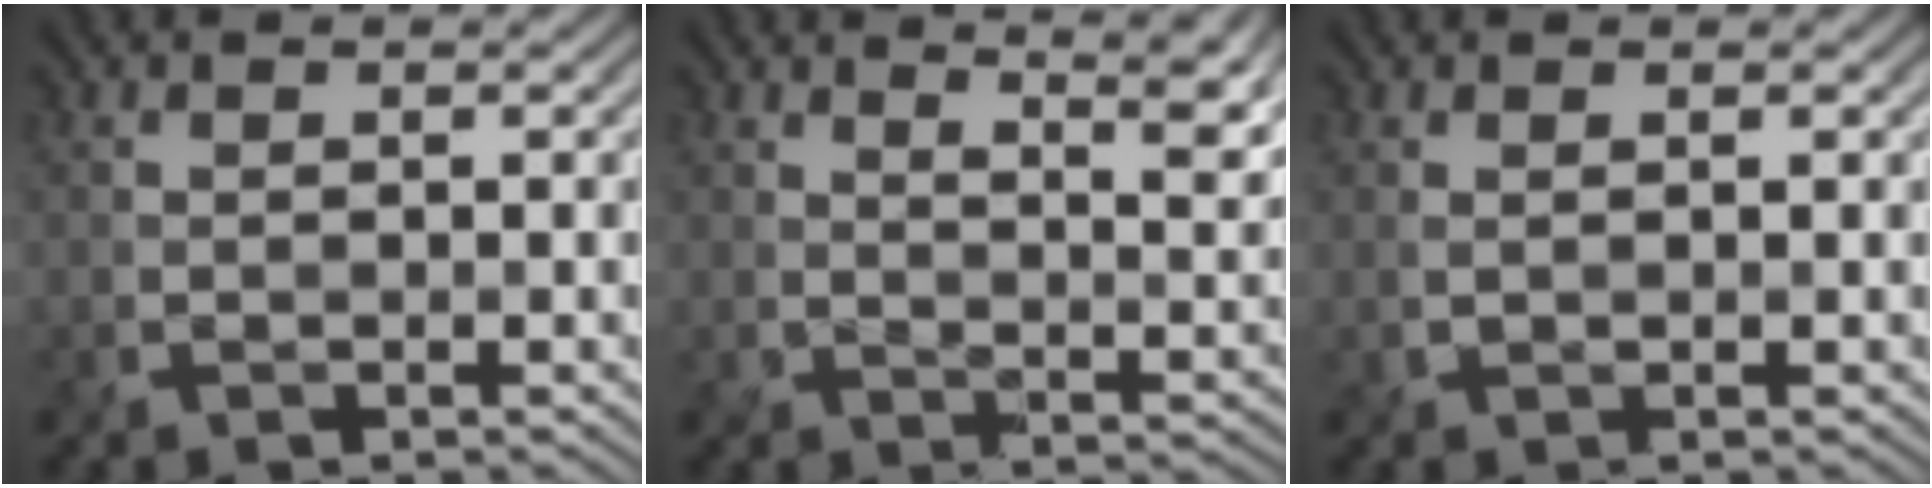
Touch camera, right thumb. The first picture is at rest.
{"total": 8.3, "force": [6.4, 1.6, 5.1], "torque": [-0.074, 0.002, 0.089]}
{"total": 0.6, "force": [0.4, 0.0, 0.5], "torque": [-0.013, 0.000, 0.010]}